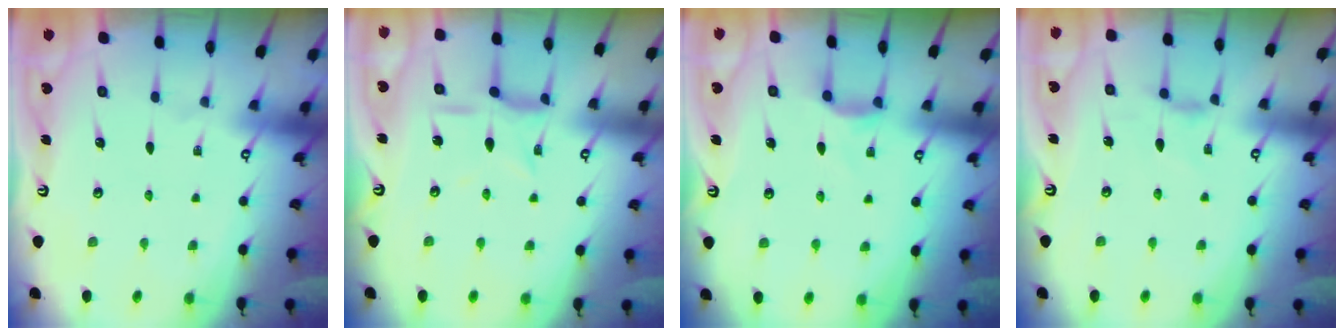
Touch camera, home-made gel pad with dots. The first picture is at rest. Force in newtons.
{"total": 6.9, "press": 6.9, "slide": 0.5}
{"total": 2.8, "press": 2.8, "slide": 0.3}
{"total": 4.2, "press": 4.2, "slide": 0.5}